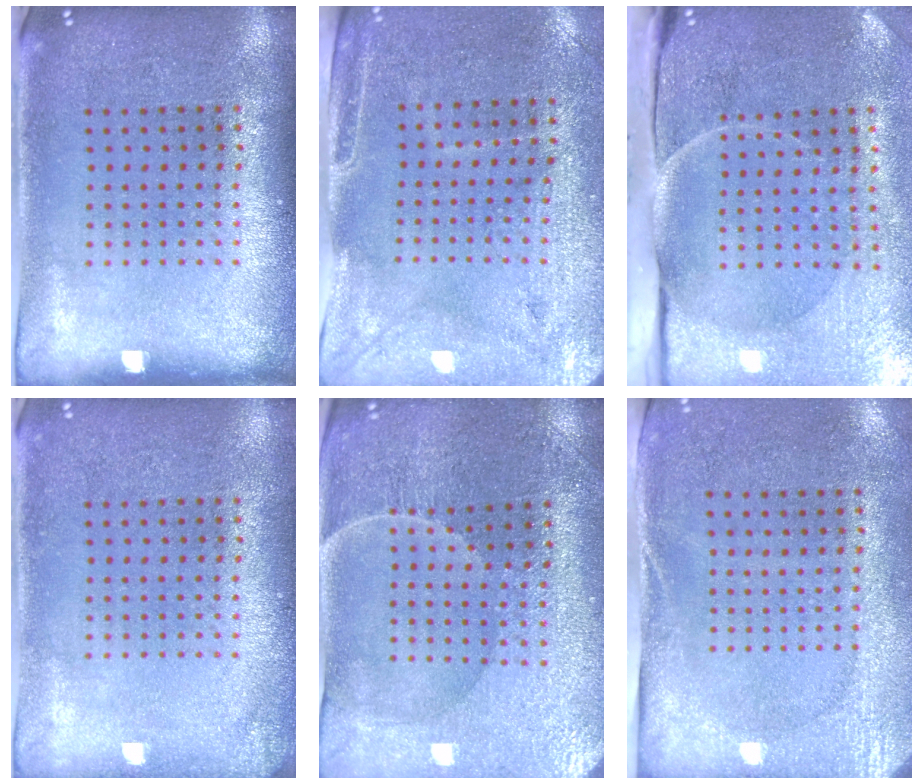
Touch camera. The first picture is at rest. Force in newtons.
{"total": 3.0, "press": 2.7, "slide": 1.4}
{"total": 4.9, "press": 4.0, "slide": 2.9}
{"total": 1.1, "press": 1.1, "slide": 0.1}
{"total": 1.9, "press": 1.9, "slide": 0.2}
{"total": 2.7, "press": 2.1, "slide": 1.6}